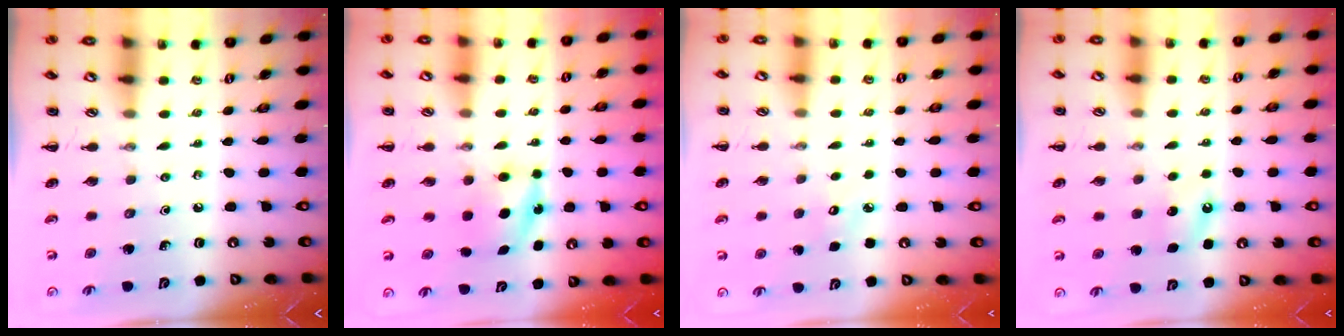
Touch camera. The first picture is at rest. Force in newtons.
{"total": 5.1, "press": 4.9, "slide": 1.5}
{"total": 5.3, "press": 5.1, "slide": 1.4}
{"total": 6.9, "press": 6.7, "slide": 1.8}